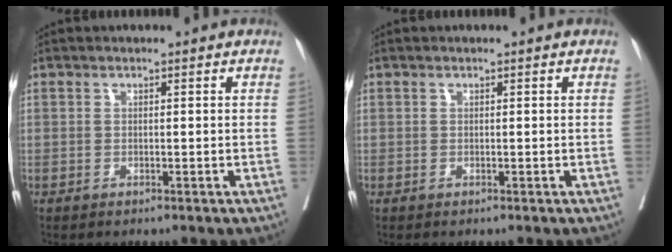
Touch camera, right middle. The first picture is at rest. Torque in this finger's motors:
{"motor_torque": [-0.12, -0.03, 0.00, 0.00]}